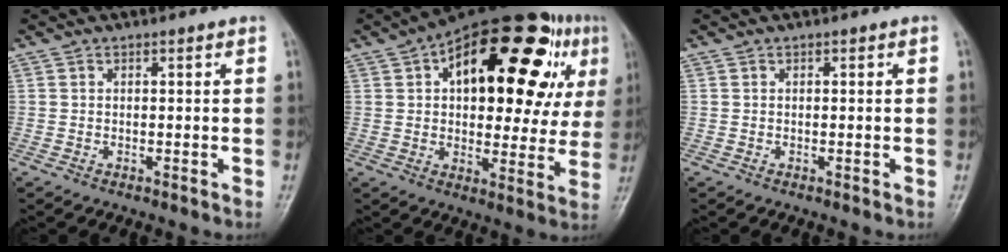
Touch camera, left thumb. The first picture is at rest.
{"total": 30.2, "force": [10.2, 14.4, 24.5], "torque": [-0.313, 0.035, 0.144]}
{"total": 0.0}